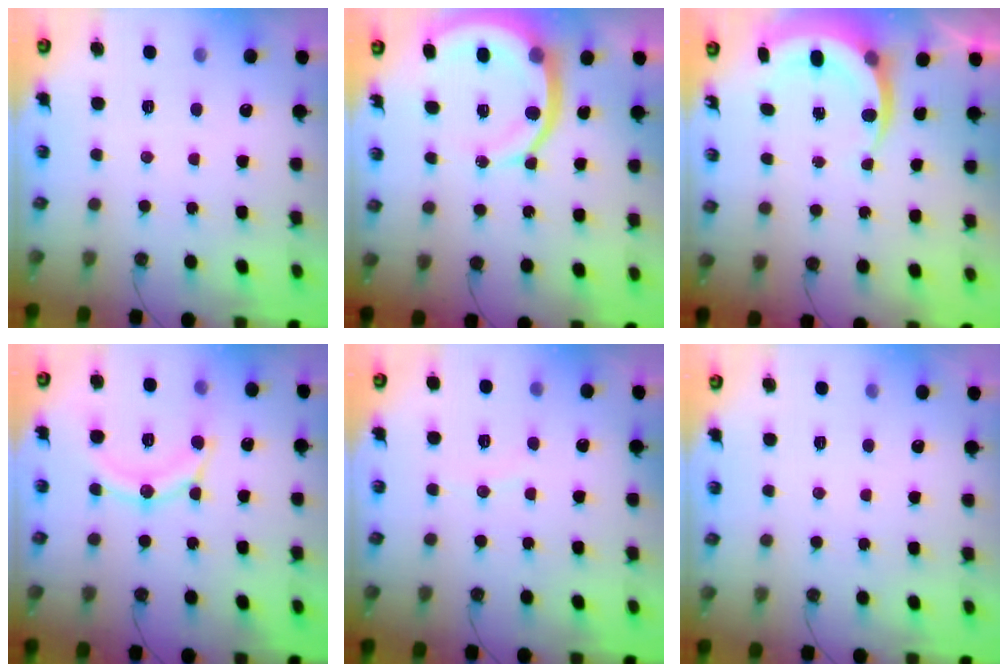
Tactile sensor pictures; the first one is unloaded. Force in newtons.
{"total": 11.0, "press": 11.0, "slide": 1.0}
{"total": 6.3, "press": 6.2, "slide": 0.6}
{"total": 14.3, "press": 14.2, "slide": 1.5}
{"total": 2.9, "press": 2.9, "slide": 0.3}
{"total": 0.0}